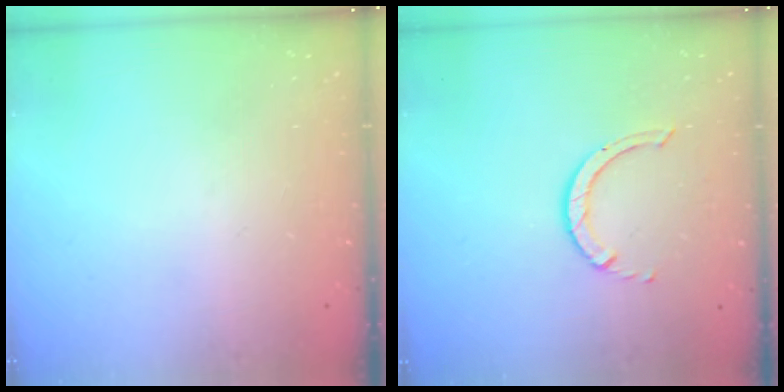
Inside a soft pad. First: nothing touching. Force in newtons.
{"total": 3.5, "press": 3.5, "slide": 0.5}